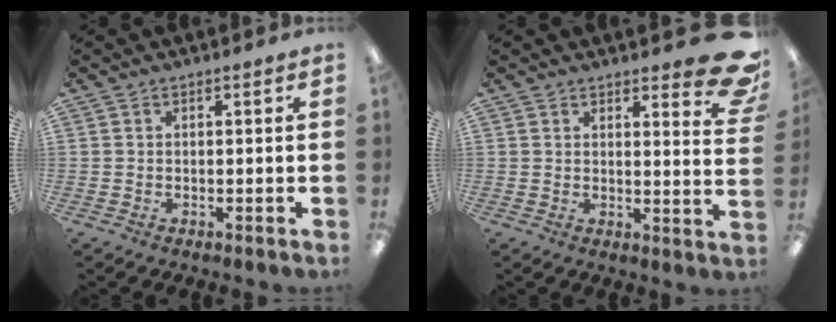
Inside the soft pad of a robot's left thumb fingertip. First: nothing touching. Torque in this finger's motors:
{"motor_torque": [0.57, -0.18, 0.38, -0.62, 0.02]}